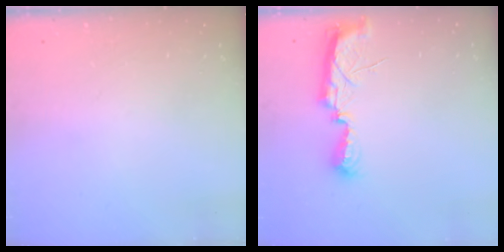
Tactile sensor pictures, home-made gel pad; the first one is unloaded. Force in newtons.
{"total": 7.5, "press": 7.5, "slide": 0.5}